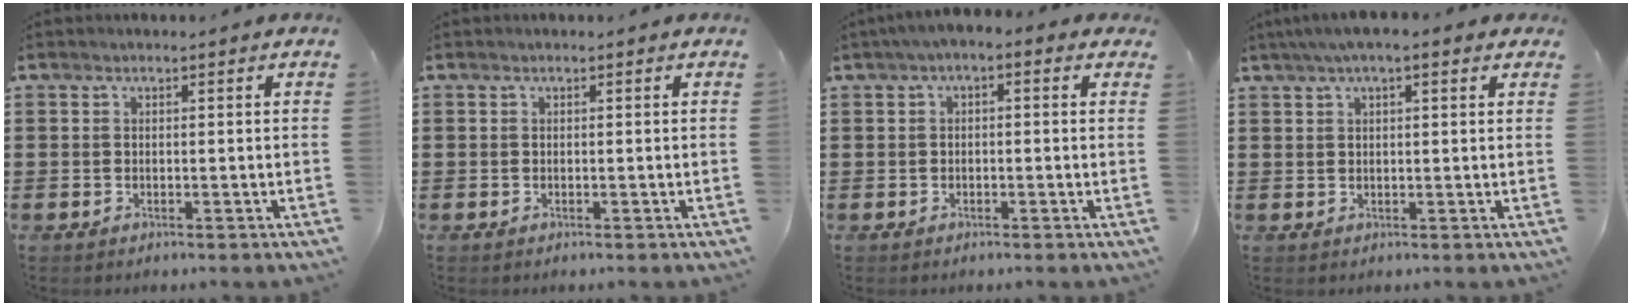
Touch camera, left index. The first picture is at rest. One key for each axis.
{"total": 0.0}
{"total": 1.7, "fx": -0.9, "fy": 0.7, "fz": 1.3, "tx": -0.031, "ty": 0.002, "tz": -0.022}
{"total": 3.5, "fx": 2.1, "fy": 0.6, "fz": 2.8, "tx": -0.057, "ty": 0.008, "tz": 0.037}